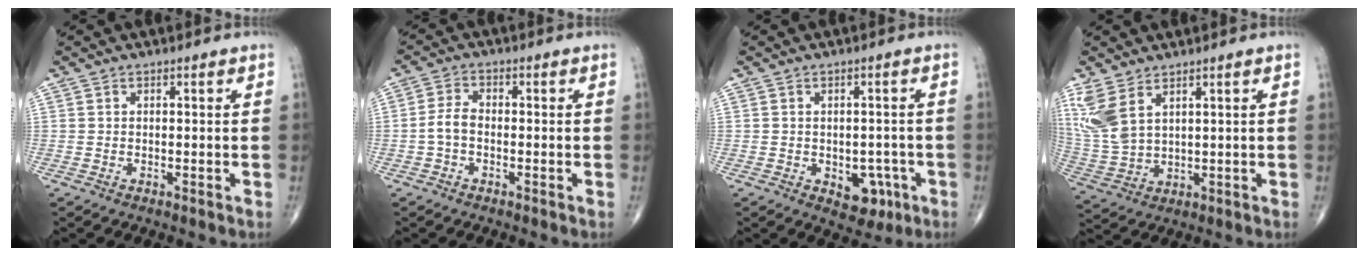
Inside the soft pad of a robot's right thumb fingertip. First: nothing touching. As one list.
[{"total": 3.5, "force": [-0.9, 2.1, 2.6], "torque": [-0.053, 0.014, -0.024]}, {"total": 5.9, "force": [-2.1, 4.0, 3.8], "torque": [-0.018, 0.009, -0.018]}, {"total": 9.0, "force": [4.8, 4.3, 6.2], "torque": [-0.145, -0.013, 0.114]}]